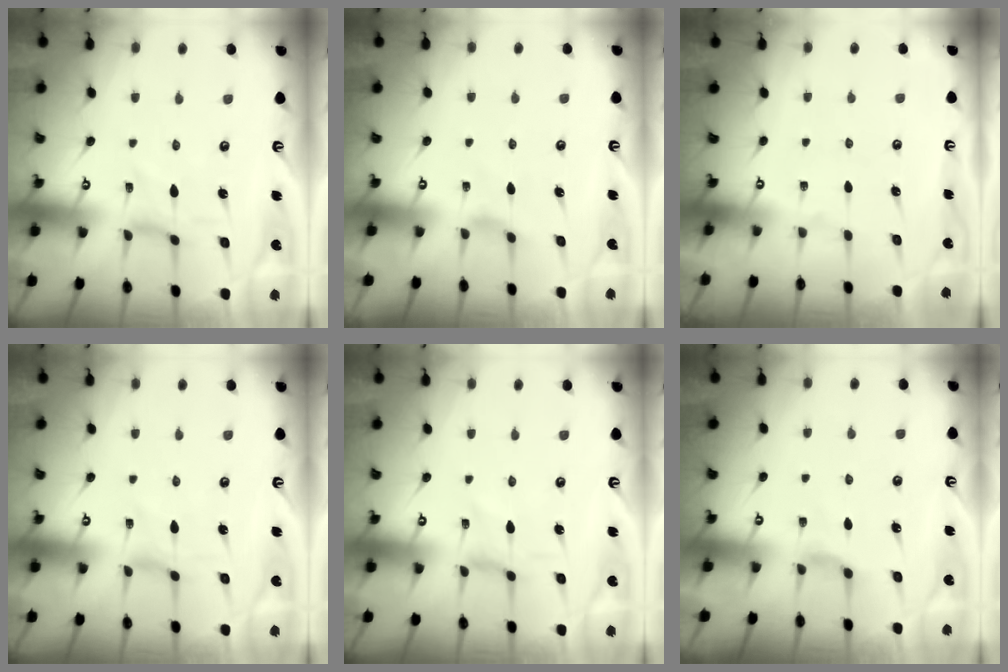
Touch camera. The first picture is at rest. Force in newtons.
{"total": 2.0, "press": 2.0, "slide": 0.4}
{"total": 0.0}
{"total": 0.0}
{"total": 0.0}
{"total": 2.9, "press": 2.9, "slide": 0.5}